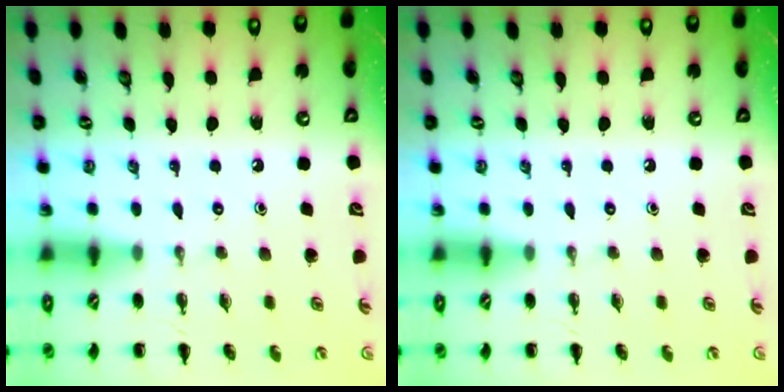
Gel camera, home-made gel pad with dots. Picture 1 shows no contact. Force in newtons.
{"total": 0.0}